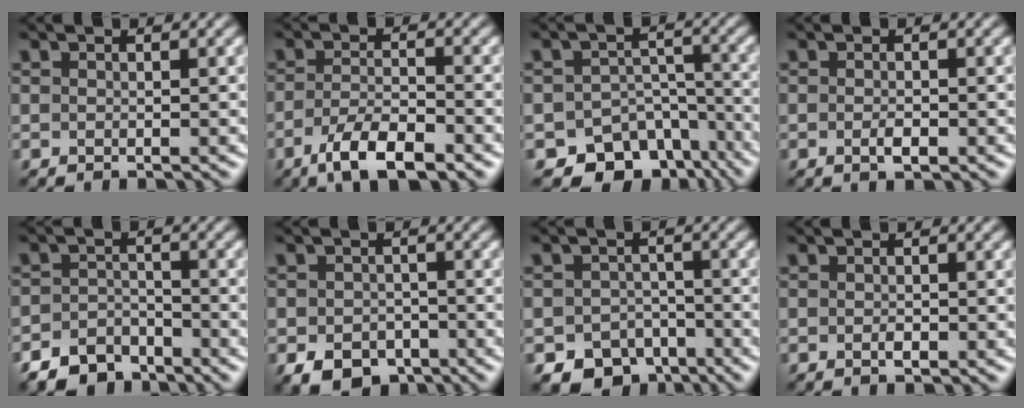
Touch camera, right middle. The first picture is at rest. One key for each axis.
{"total": 5.4, "fx": -3.7, "fy": 1.6, "fz": 3.7, "tx": -0.074, "ty": -0.002, "tz": -0.069}
{"total": 8.9, "fx": -6.6, "fy": 5.5, "fz": 2.4, "tx": -0.009, "ty": -0.008, "tz": -0.085}
{"total": 1.2, "fx": -0.6, "fy": 0.4, "fz": 1.0, "tx": -0.020, "ty": -0.002, "tz": -0.009}
{"total": 4.0, "fx": -3.3, "fy": 2.0, "fz": 0.9, "tx": -0.013, "ty": 0.002, "tz": -0.065}
{"total": 4.2, "fx": -2.6, "fy": 2.8, "fz": 1.8, "tx": -0.031, "ty": -0.008, "tz": -0.046}
{"total": 4.8, "fx": -3.2, "fy": 3.3, "fz": 1.4, "tx": -0.016, "ty": -0.007, "tz": -0.050}
{"total": 0.7, "fx": -0.3, "fy": 0.3, "fz": 0.6, "tx": -0.012, "ty": -0.003, "tz": -0.005}